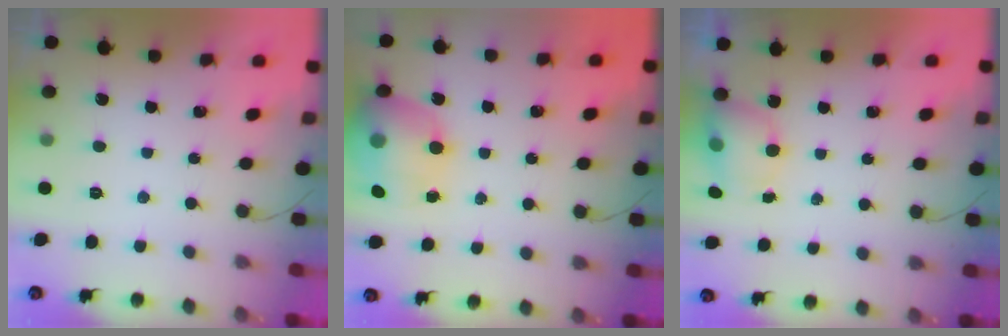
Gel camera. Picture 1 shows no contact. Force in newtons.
{"total": 18.1, "press": 17.9, "slide": 2.5}
{"total": 6.2, "press": 6.2, "slide": 0.4}